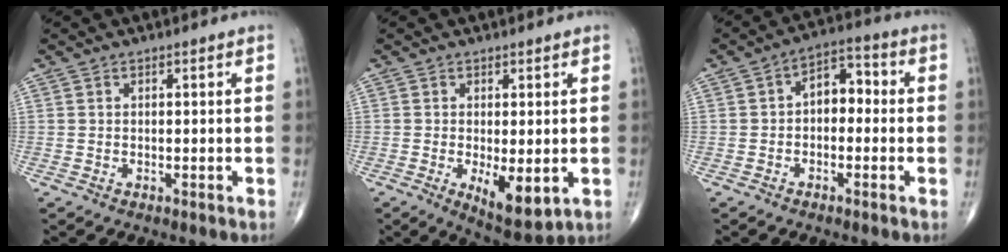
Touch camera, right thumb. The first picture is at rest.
{"total": 7.5, "force": [-1.5, 2.9, 6.7], "torque": [-0.096, -0.022, -0.015]}
{"total": 6.6, "force": [-0.3, 4.3, 4.9], "torque": [-0.048, 0.030, -0.020]}